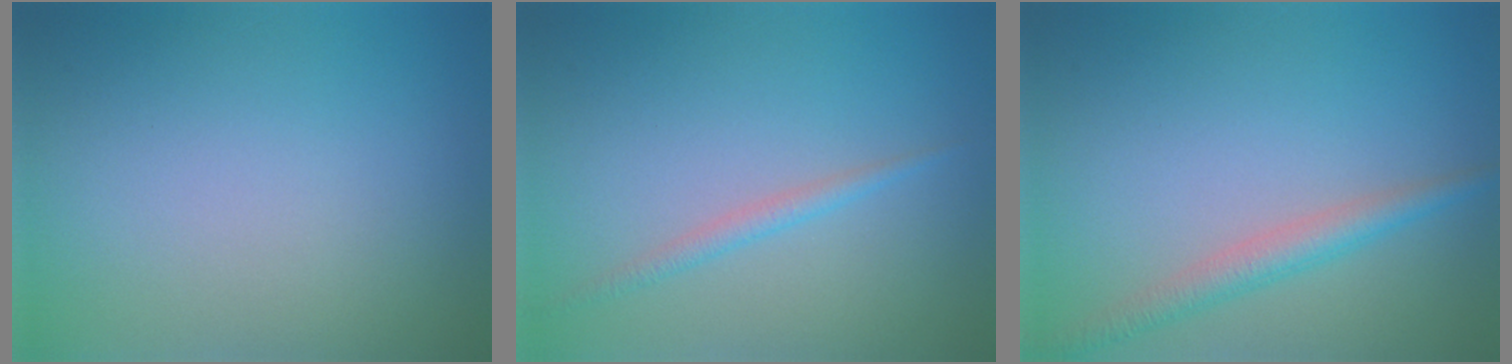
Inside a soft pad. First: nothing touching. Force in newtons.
{"total": 1.4, "press": 1.4, "slide": 0.0}
{"total": 2.8, "press": 2.8, "slide": 0.1}